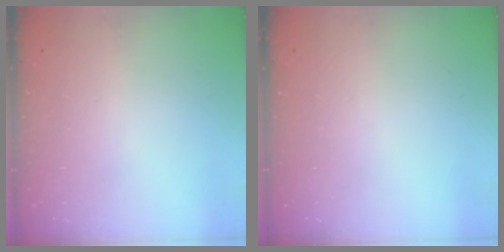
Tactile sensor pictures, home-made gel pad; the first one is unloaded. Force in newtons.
{"total": 0.0}